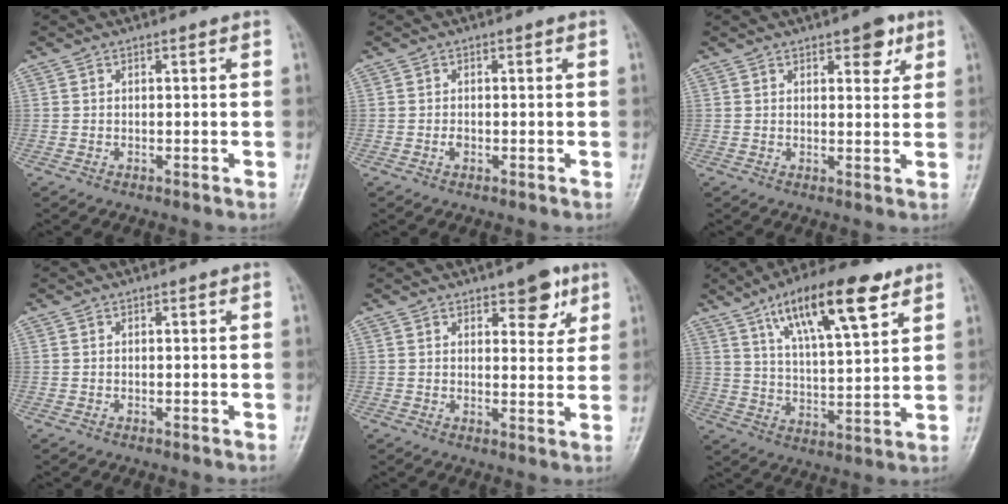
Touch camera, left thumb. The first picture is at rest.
{"total": 1.0, "force": [-0.3, 0.7, 0.6], "torque": [-0.008, 0.001, -0.007]}
{"total": 4.6, "force": [2.6, 2.2, 3.1], "torque": [-0.019, -0.011, 0.031]}
{"total": 0.0}
{"total": 6.0, "force": [3.6, 2.9, 3.9], "torque": [-0.023, -0.019, 0.045]}
{"total": 17.4, "force": [9.5, 5.3, 13.5], "torque": [-0.201, -0.030, 0.161]}